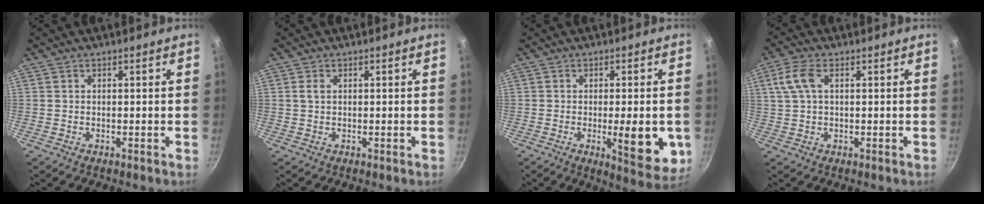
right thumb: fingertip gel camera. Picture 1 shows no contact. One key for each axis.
{"total": 1.4, "fx": 0.3, "fy": 0.8, "fz": 1.0, "tx": -0.020, "ty": 0.003, "tz": 0.005}
{"total": 11.3, "fx": -2.2, "fy": 3.3, "fz": 10.6, "tx": -0.123, "ty": -0.010, "tz": -0.023}
{"total": 5.5, "fx": 1.5, "fy": 2.7, "fz": 4.5, "tx": -0.097, "ty": 0.013, "tz": 0.029}